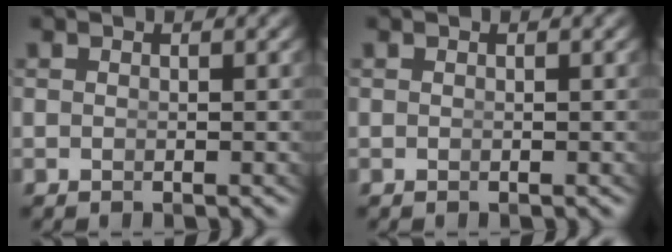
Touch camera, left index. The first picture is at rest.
{"total": 0.0}